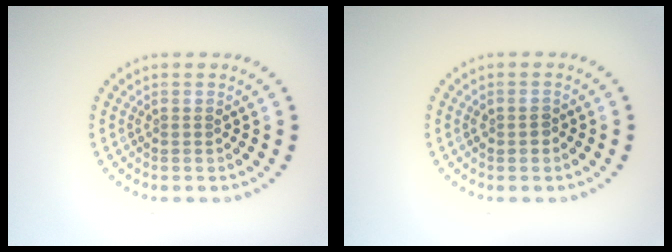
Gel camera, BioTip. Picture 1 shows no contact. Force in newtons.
{"total": 1.1, "press": 1.1, "slide": 0.1}